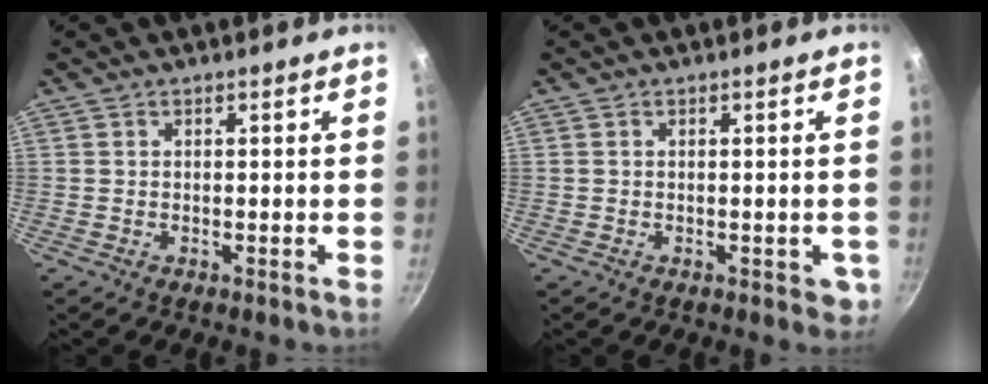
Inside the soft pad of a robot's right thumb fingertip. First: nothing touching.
{"total": 2.8, "force": [-0.5, 1.8, 2.0], "torque": [-0.012, 0.001, -0.004]}